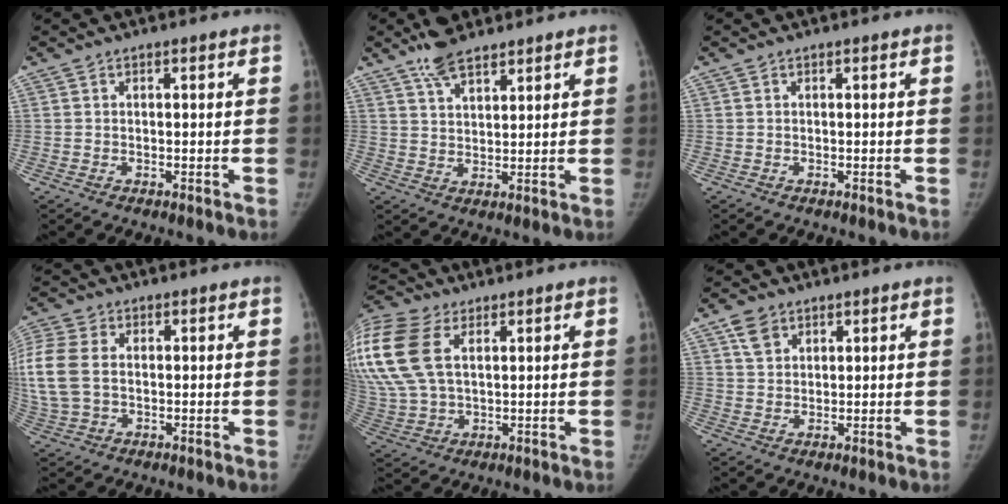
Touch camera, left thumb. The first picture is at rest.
{"total": 6.0, "force": [4.9, 1.9, 2.8], "torque": [-0.038, -0.026, 0.094]}
{"total": 0.0}
{"total": 12.0, "force": [1.0, 8.1, 8.9], "torque": [-0.236, 0.010, 0.022]}
{"total": 22.8, "force": [8.2, 14.1, 15.9], "torque": [-0.415, 0.023, 0.160]}
{"total": 4.4, "force": [2.6, 3.0, 1.9], "torque": [-0.024, -0.010, 0.053]}